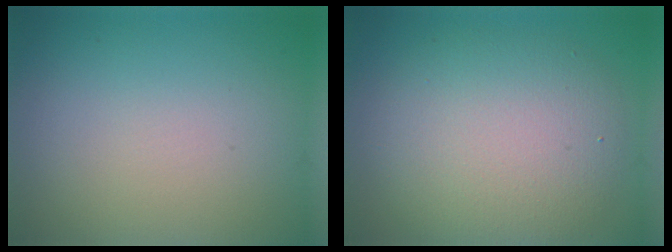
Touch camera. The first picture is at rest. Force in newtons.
{"total": 7.1, "press": 7.1, "slide": 0.5}